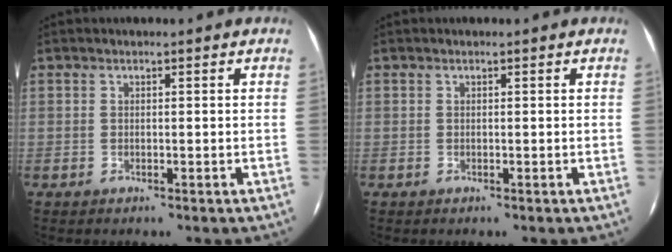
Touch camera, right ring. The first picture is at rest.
{"total": 0.0}